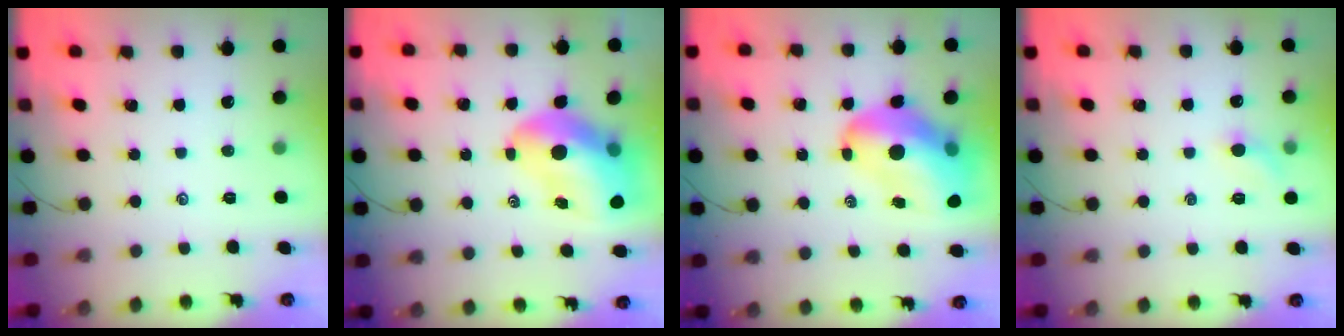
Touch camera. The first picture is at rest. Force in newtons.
{"total": 14.5, "press": 13.9, "slide": 4.1}
{"total": 16.7, "press": 16.1, "slide": 4.6}
{"total": 4.9, "press": 4.6, "slide": 1.6}